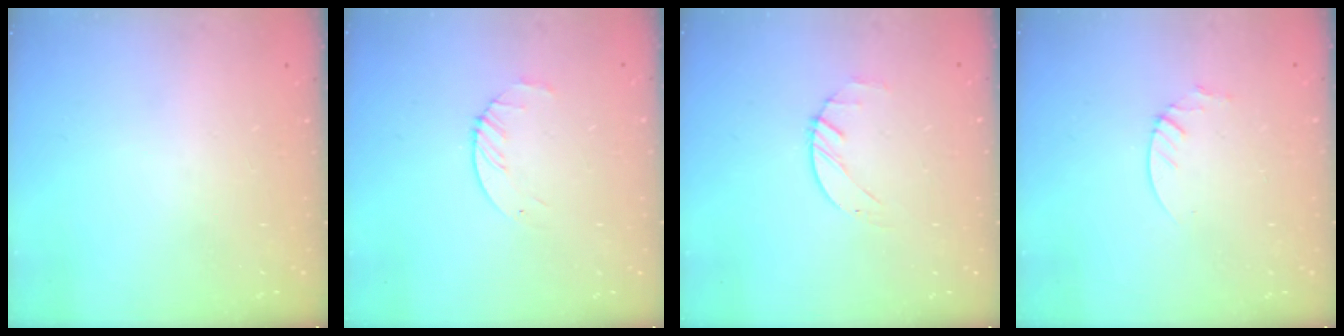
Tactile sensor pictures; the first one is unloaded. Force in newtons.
{"total": 3.1, "press": 3.1, "slide": 0.4}
{"total": 1.4, "press": 1.3, "slide": 0.2}
{"total": 2.1, "press": 2.1, "slide": 0.2}